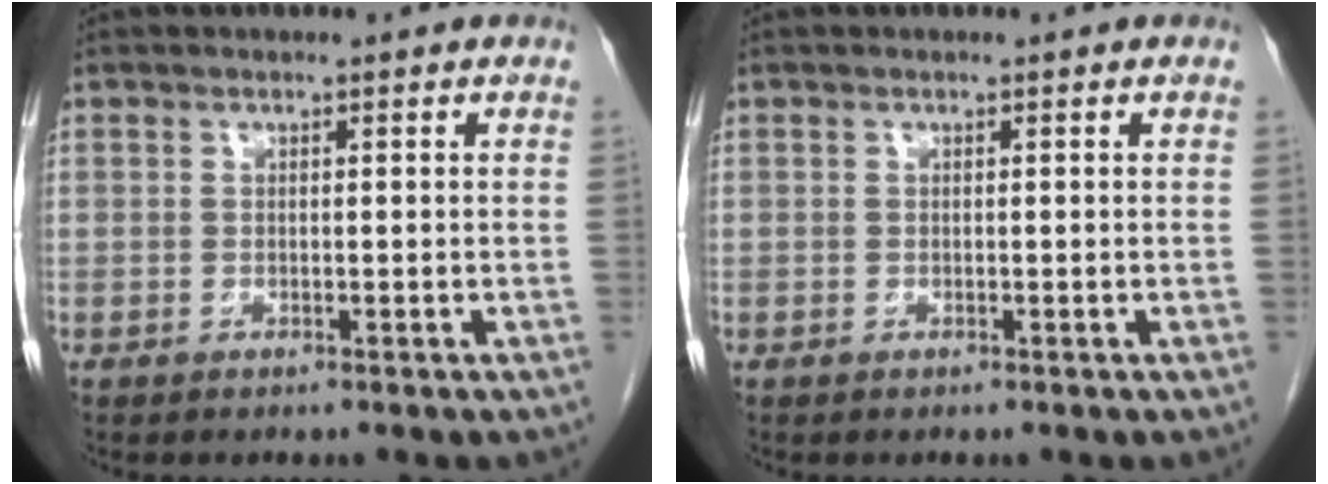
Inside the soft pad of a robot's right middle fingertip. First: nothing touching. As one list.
[{"total": 0.0}]